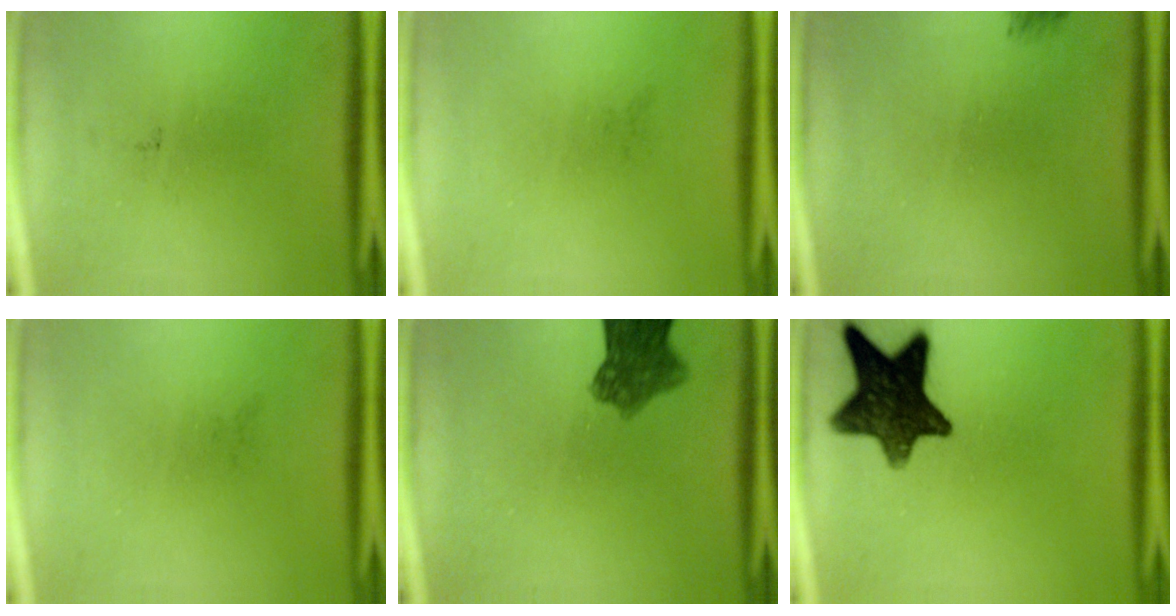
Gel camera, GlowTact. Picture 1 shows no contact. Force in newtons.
{"total": 0.0}
{"total": 1.2}
{"total": 0.0}
{"total": 7.2}
{"total": 13.3}